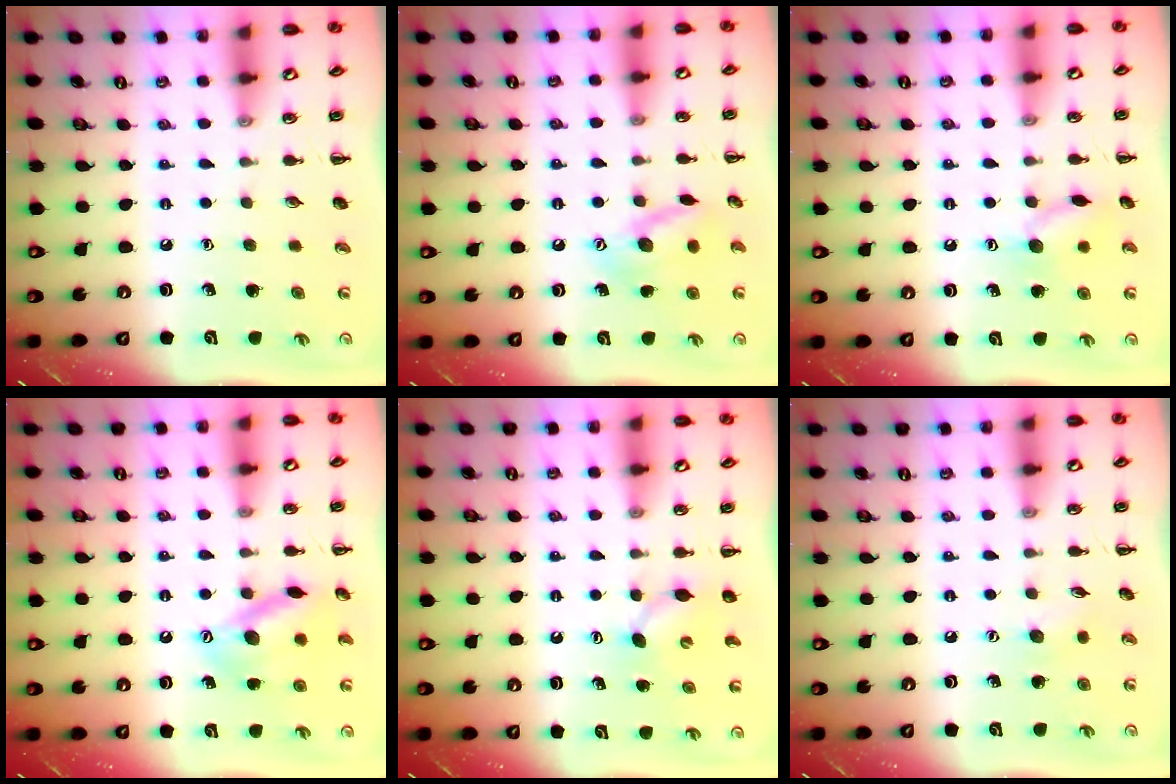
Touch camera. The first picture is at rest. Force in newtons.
{"total": 11.6, "press": 11.6, "slide": 0.8}
{"total": 9.1, "press": 9.1, "slide": 0.4}
{"total": 13.6, "press": 13.3, "slide": 2.9}
{"total": 4.8, "press": 4.7, "slide": 1.3}
{"total": 4.0, "press": 3.9, "slide": 1.0}